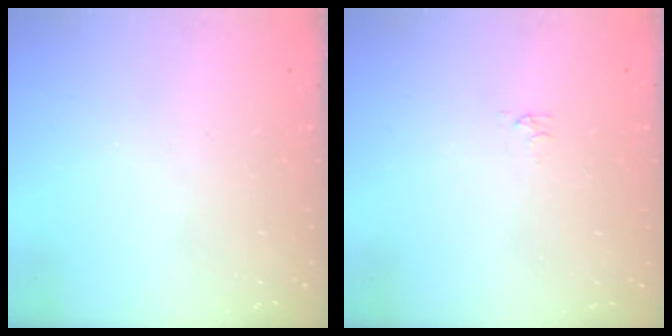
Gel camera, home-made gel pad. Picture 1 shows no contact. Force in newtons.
{"total": 2.9, "press": 2.9, "slide": 0.5}